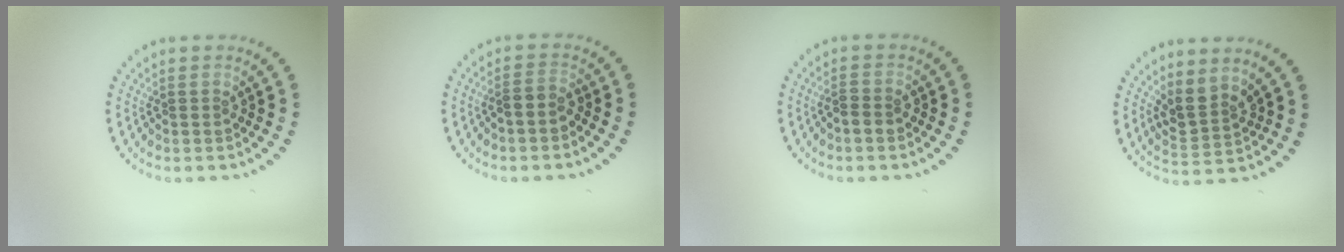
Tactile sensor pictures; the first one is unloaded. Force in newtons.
{"total": 1.2, "press": 0.8, "slide": 0.8}
{"total": 1.4, "press": 1.2, "slide": 0.6}
{"total": 2.7, "press": 2.0, "slide": 1.9}